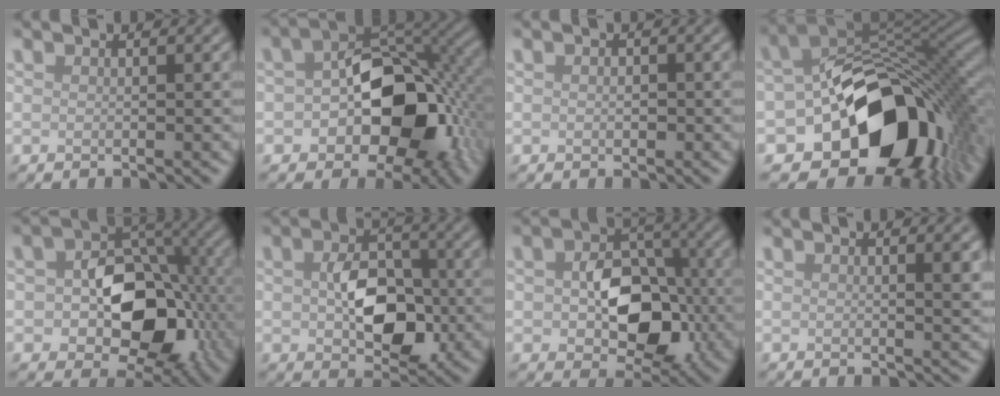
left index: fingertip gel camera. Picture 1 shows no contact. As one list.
[{"total": 11.2, "force": [-2.2, 7.1, 8.4], "torque": [-0.122, -0.002, -0.039]}, {"total": 0.6, "force": [0.0, 0.5, 0.4], "torque": [-0.006, -0.002, 0.000]}, {"total": 14.9, "force": [-5.1, 9.9, 10.0], "torque": [-0.129, -0.013, -0.084]}, {"total": 9.5, "force": [-1.3, 6.4, 6.9], "torque": [-0.093, 0.003, -0.022]}, {"total": 6.9, "force": [-0.1, 4.5, 5.2], "torque": [-0.088, -0.007, 0.000]}, {"total": 7.5, "force": [-0.5, 5.2, 5.4], "torque": [-0.082, -0.007, -0.005]}, {"total": 1.7, "force": [0.4, 0.3, 1.6], "torque": [-0.018, -0.002, 0.004]}]